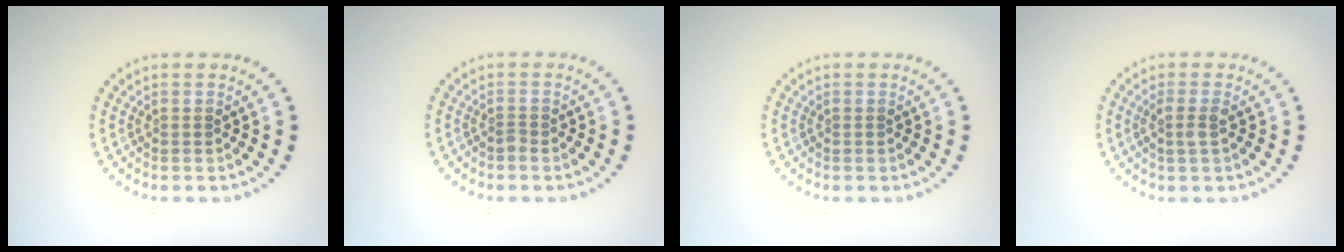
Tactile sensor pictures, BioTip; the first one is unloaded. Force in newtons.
{"total": 0.5, "press": 0.4, "slide": 0.4}
{"total": 0.0}
{"total": 1.5, "press": 1.3, "slide": 0.7}